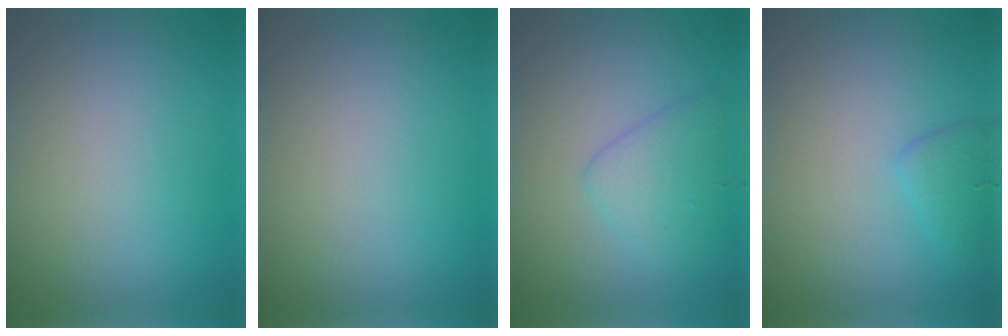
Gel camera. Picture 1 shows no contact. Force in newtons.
{"total": 0.0}
{"total": 2.6, "press": 2.6, "slide": 0.2}
{"total": 1.6, "press": 1.6, "slide": 0.1}